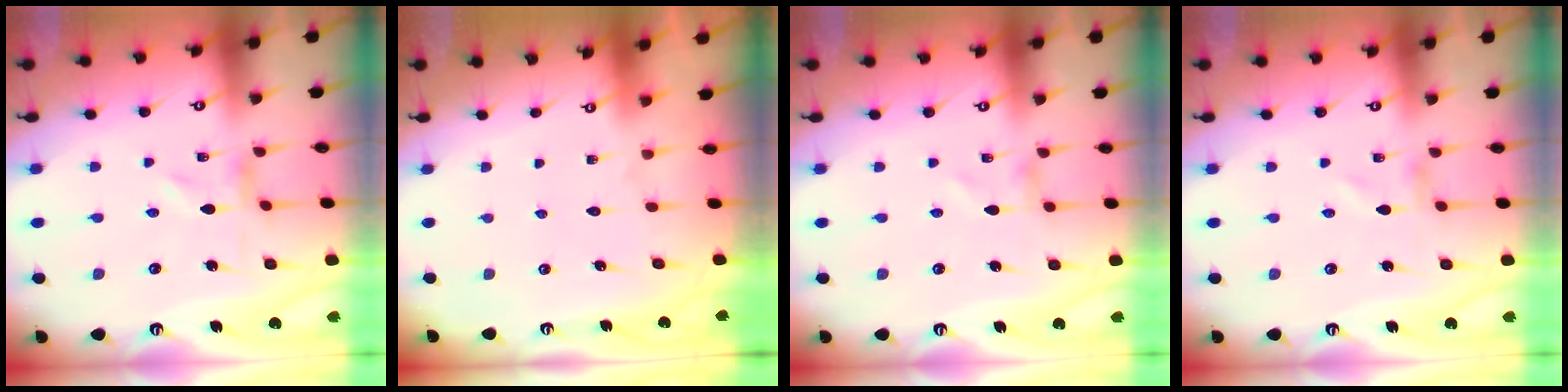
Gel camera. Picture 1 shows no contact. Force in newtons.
{"total": 1.8, "press": 1.8, "slide": 0.1}
{"total": 0.9, "press": 0.9, "slide": 0.1}
{"total": 0.7, "press": 0.7, "slide": 0.1}